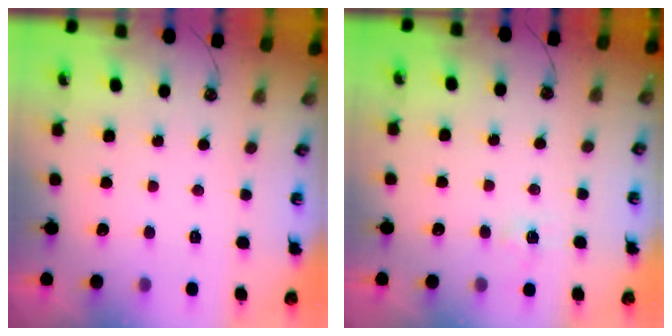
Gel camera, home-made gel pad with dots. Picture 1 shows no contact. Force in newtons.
{"total": 5.4, "press": 5.4, "slide": 0.7}